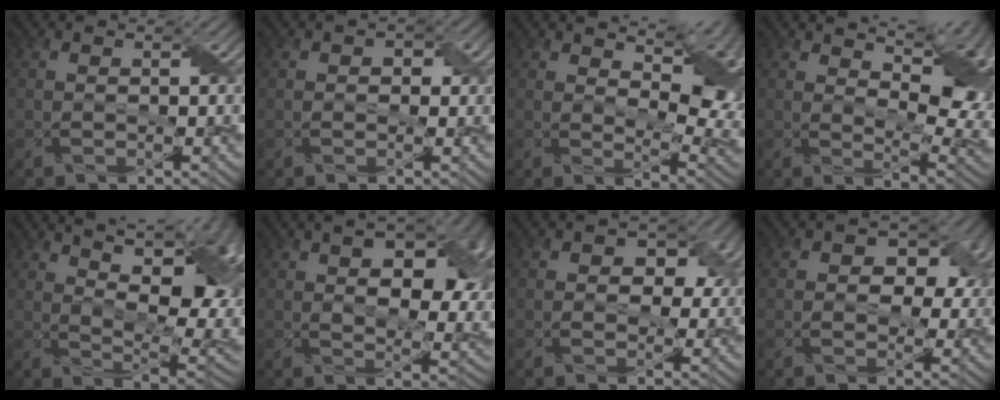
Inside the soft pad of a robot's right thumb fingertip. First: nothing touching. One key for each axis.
{"total": 1.8, "fx": 0.1, "fy": 1.4, "fz": 1.0, "tx": -0.014, "ty": -0.002, "tz": 0.001}
{"total": 11.0, "fx": 3.8, "fy": 5.4, "fz": 8.8, "tx": -0.107, "ty": 0.007, "tz": 0.065}
{"total": 12.2, "fx": 4.1, "fy": 5.9, "fz": 9.9, "tx": -0.135, "ty": 0.022, "tz": 0.074}
{"total": 16.7, "fx": 6.4, "fy": 7.1, "fz": 13.8, "tx": -0.197, "ty": 0.037, "tz": 0.103}
{"total": 12.9, "fx": 3.9, "fy": 7.1, "fz": 10.0, "tx": -0.129, "ty": 0.010, "tz": 0.058}
{"total": 6.1, "fx": 1.6, "fy": 4.5, "fz": 3.9, "tx": -0.051, "ty": -0.006, "tz": 0.014}
{"total": 8.1, "fx": 2.0, "fy": 5.7, "fz": 5.4, "tx": -0.062, "ty": -0.001, "tz": 0.023}